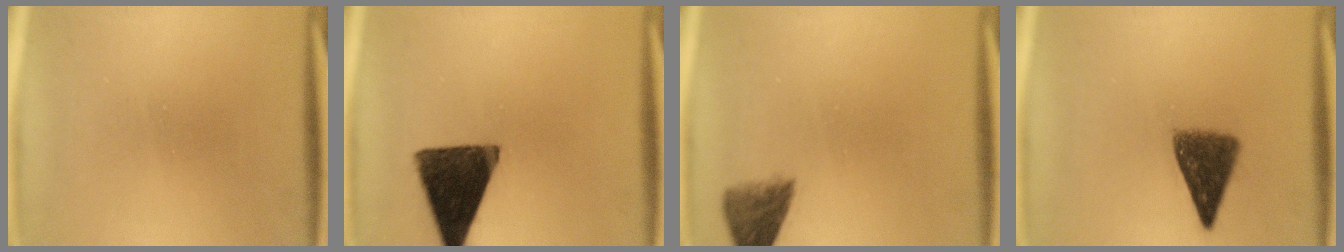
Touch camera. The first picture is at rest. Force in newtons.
{"total": 15.2}
{"total": 5.0}
{"total": 7.5}